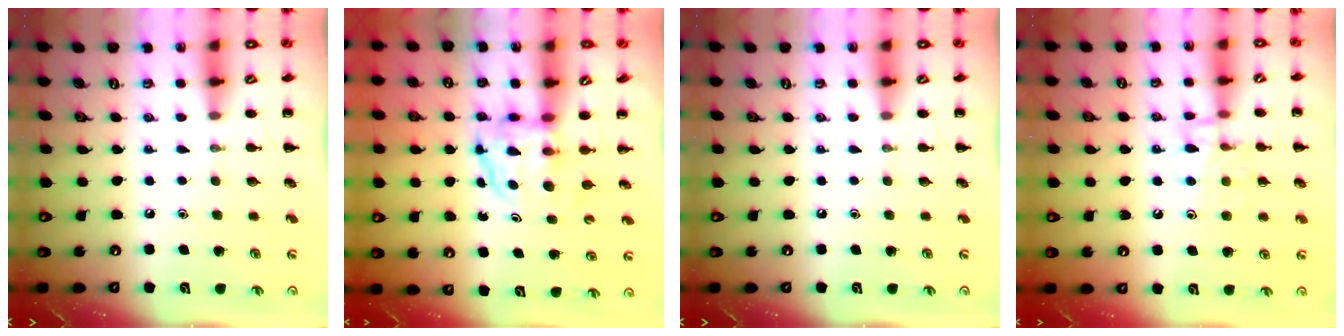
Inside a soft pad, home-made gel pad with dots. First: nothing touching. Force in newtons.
{"total": 3.7, "press": 3.7, "slide": 0.3}
{"total": 0.0}
{"total": 10.8, "press": 10.7, "slide": 0.6}